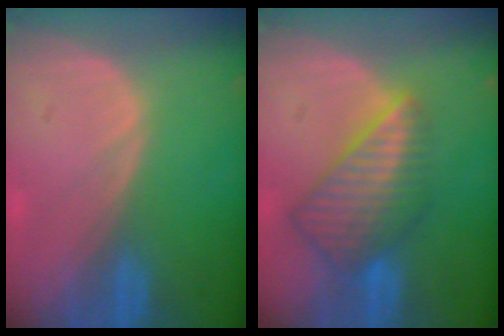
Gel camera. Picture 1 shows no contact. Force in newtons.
{"total": 8.5, "press": 7.4, "slide": 4.2}